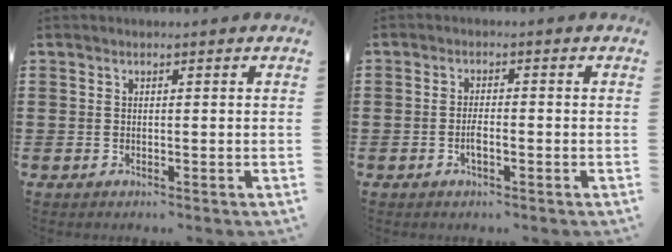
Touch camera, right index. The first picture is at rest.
{"total": 2.4, "force": [-0.9, 0.7, 2.1], "torque": [-0.046, -0.002, -0.019]}